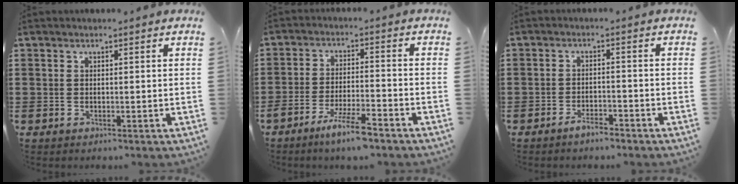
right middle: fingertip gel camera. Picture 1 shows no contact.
{"total": 6.2, "force": [-4.7, 0.5, 4.1], "torque": [-0.083, -0.009, -0.087]}
{"total": 2.6, "force": [-2.3, 0.5, 1.2], "torque": [-0.021, 0.005, -0.043]}